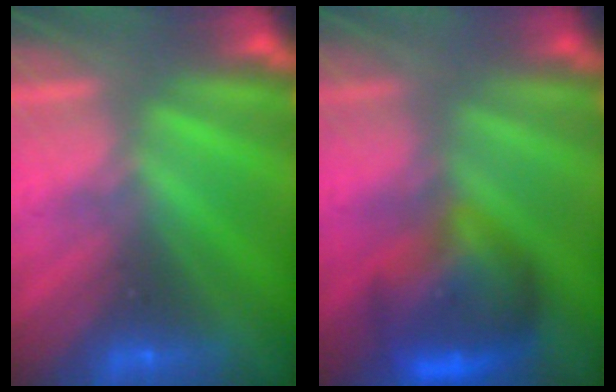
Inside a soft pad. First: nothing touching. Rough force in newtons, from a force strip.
{"total": 13.7}